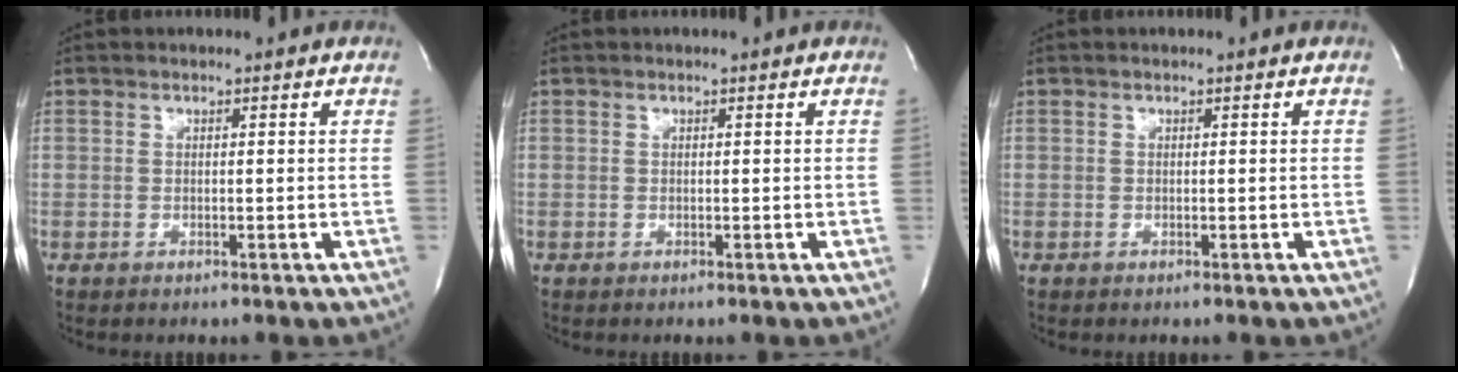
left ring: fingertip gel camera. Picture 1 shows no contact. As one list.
[{"total": 0.0}, {"total": 0.0}]